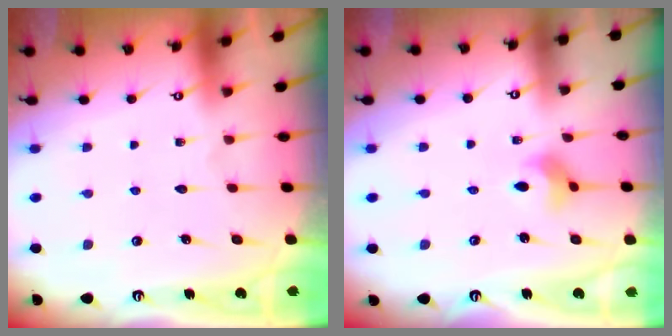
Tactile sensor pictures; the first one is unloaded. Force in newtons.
{"total": 3.9, "press": 3.9, "slide": 0.6}